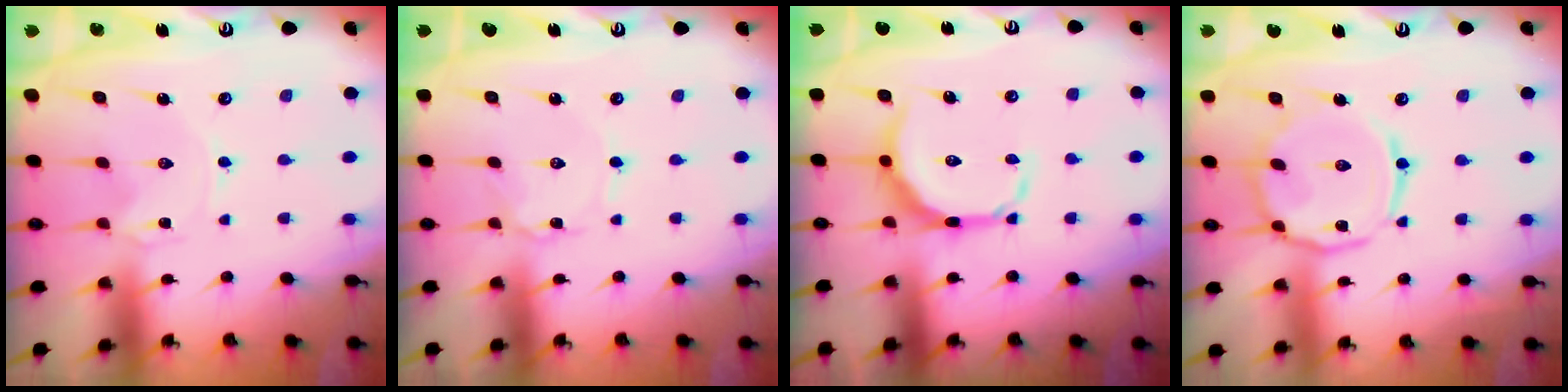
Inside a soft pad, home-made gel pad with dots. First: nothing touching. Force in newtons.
{"total": 0.6, "press": 0.6, "slide": 0.1}
{"total": 10.4, "press": 10.4, "slide": 0.6}
{"total": 11.9, "press": 11.9, "slide": 0.7}